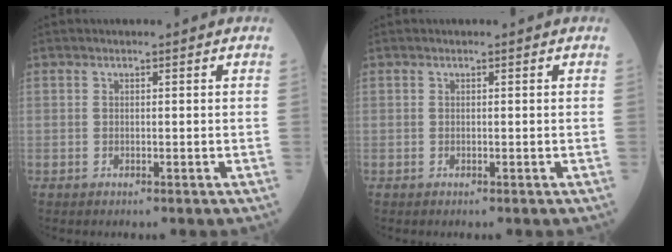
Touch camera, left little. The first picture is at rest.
{"total": 0.0}